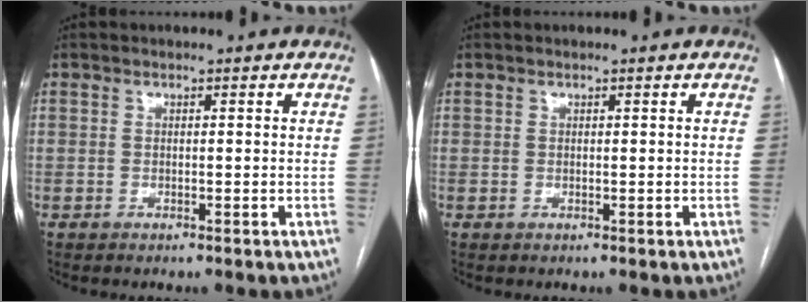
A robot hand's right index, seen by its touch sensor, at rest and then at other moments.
{"total": 0.0}